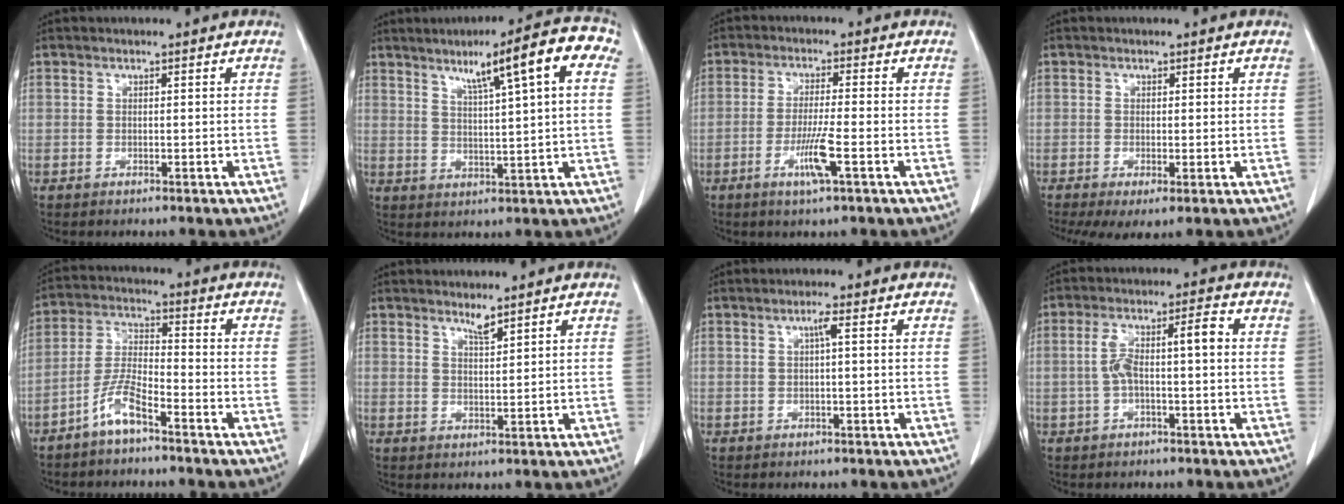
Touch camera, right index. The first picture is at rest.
{"total": 12.4, "force": [5.6, 0.6, 11.0], "torque": [-0.160, 0.018, 0.075]}
{"total": 5.5, "force": [-2.3, -0.2, 5.1], "torque": [-0.100, -0.011, -0.041]}
{"total": 4.6, "force": [-2.0, 1.5, 3.9], "torque": [-0.065, -0.016, -0.032]}
{"total": 6.4, "force": [-4.4, 1.1, 4.4], "torque": [-0.101, 0.002, -0.092]}
{"total": 2.0, "force": [1.8, 0.0, 1.0], "torque": [-0.019, -0.007, 0.035]}
{"total": 1.4, "force": [0.3, -0.1, 1.4], "torque": [-0.025, 0.004, 0.004]}
{"total": 6.4, "force": [-0.1, 1.2, 6.3], "torque": [-0.127, 0.034, 0.002]}